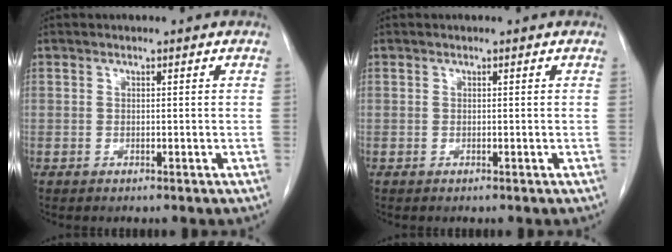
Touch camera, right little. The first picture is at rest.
{"total": 0.0}